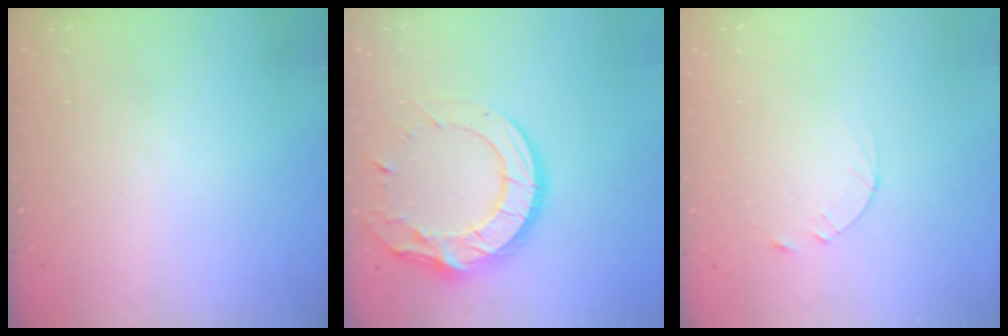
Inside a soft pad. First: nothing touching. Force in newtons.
{"total": 18.1, "press": 18.1, "slide": 1.3}
{"total": 2.4, "press": 2.3, "slide": 0.2}